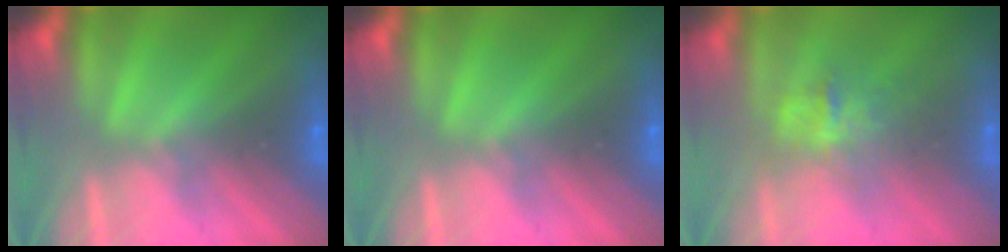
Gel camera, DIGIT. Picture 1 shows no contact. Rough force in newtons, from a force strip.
{"total": 0.0}
{"total": 2.7}